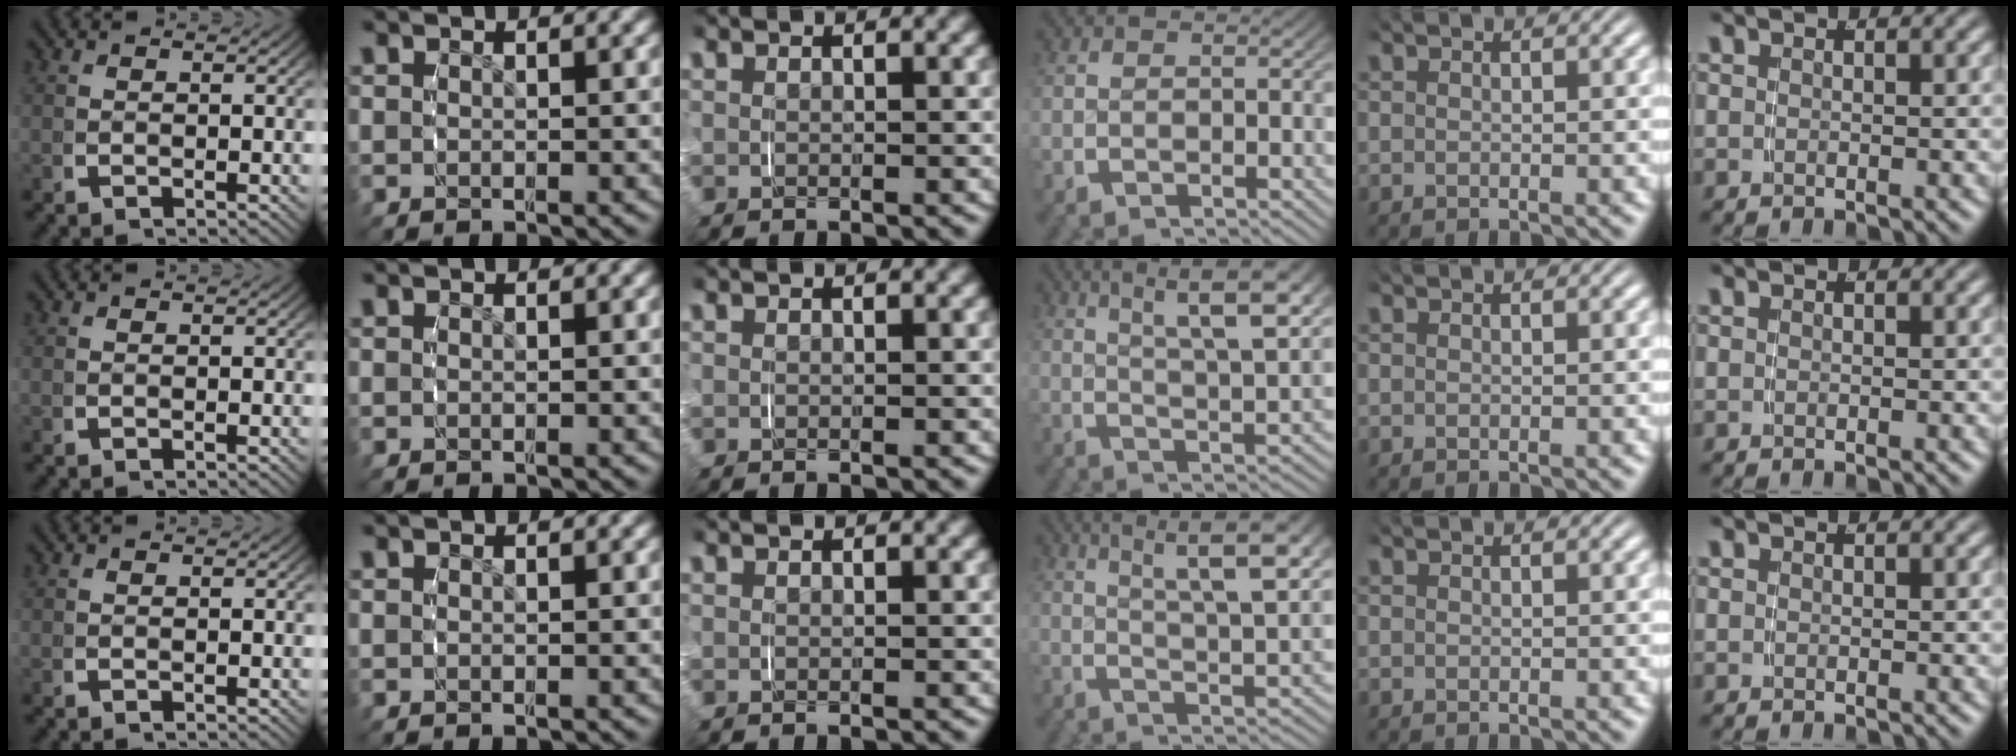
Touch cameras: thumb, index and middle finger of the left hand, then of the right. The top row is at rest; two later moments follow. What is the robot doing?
{"motion": "grasp_and_lifting", "object": "measuring cup"}